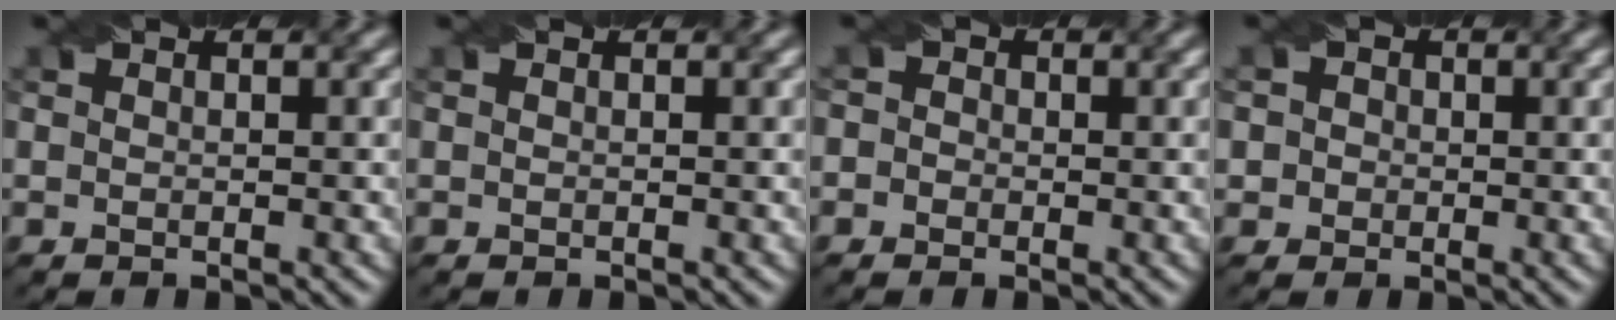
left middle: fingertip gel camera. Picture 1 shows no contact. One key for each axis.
{"total": 0.0}
{"total": 1.6, "fx": 0.0, "fy": 1.5, "fz": 0.6, "tx": 0.006, "ty": 0.005, "tz": -0.018}
{"total": 2.7, "fx": 0.7, "fy": 2.5, "fz": 0.9, "tx": 0.004, "ty": 0.018, "tz": -0.001}